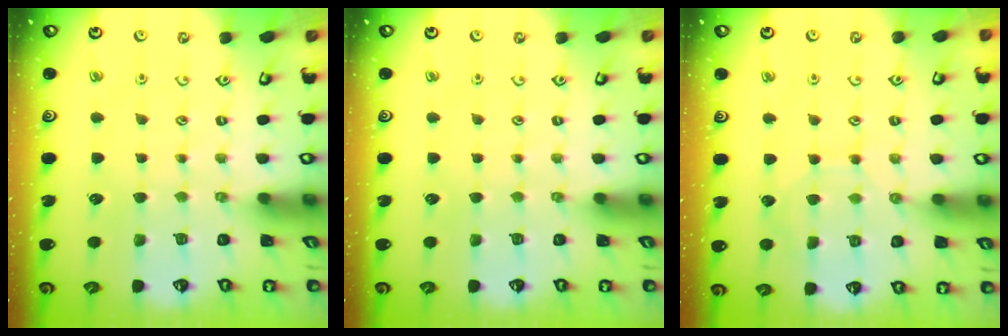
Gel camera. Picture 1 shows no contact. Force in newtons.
{"total": 0.0}
{"total": 3.9, "press": 3.9, "slide": 0.5}